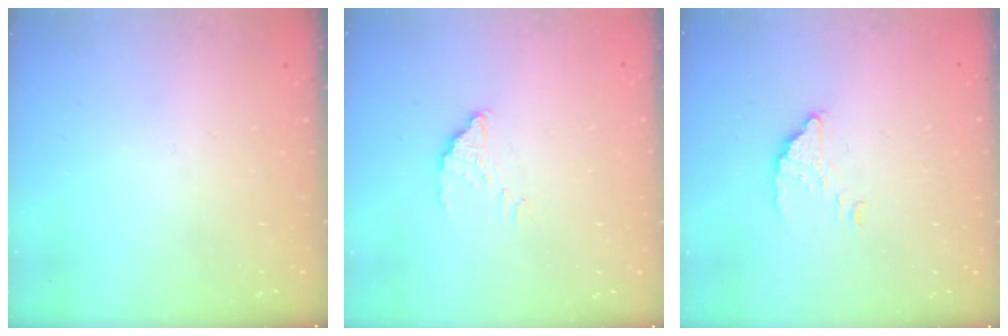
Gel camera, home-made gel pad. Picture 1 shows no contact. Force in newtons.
{"total": 2.0, "press": 2.0, "slide": 0.1}
{"total": 2.2, "press": 2.2, "slide": 0.0}